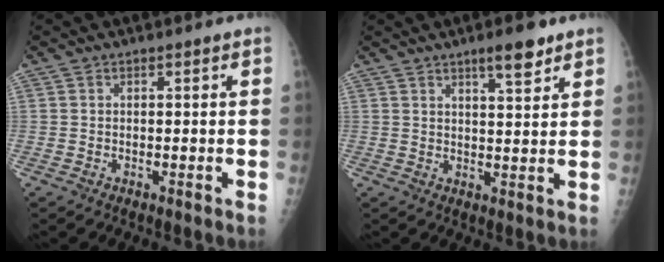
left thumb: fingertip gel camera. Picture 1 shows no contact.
{"total": 5.7, "force": [3.9, 1.3, 4.0], "torque": [-0.053, -0.024, 0.058]}